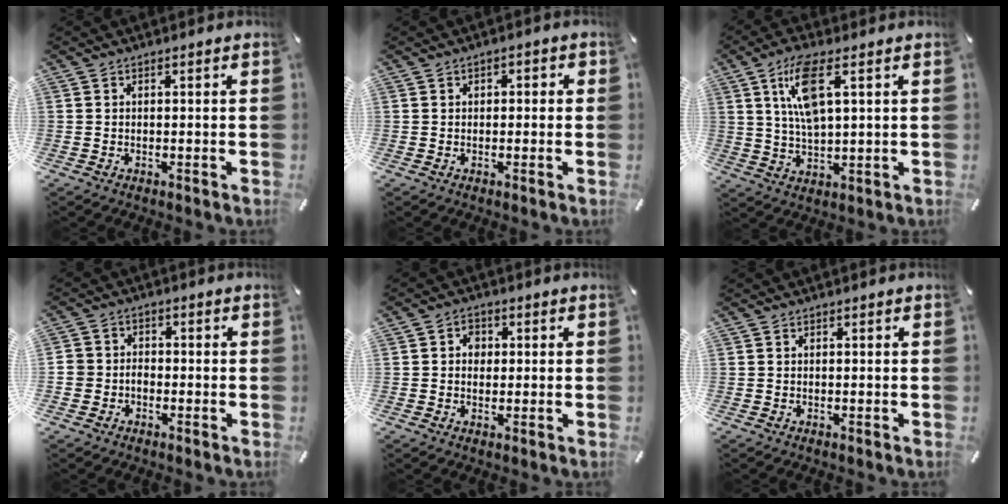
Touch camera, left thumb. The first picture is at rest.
{"total": 1.5, "force": [-0.6, 1.2, 0.7], "torque": [-0.011, 0.007, -0.014]}
{"total": 10.6, "force": [4.2, 3.8, 8.9], "torque": [-0.184, -0.001, 0.072]}
{"total": 3.6, "force": [-1.8, 3.0, 0.8], "torque": [-0.013, 0.013, -0.034]}
{"total": 3.2, "force": [0.1, 2.7, 1.6], "torque": [-0.018, 0.002, -0.004]}
{"total": 0.0}